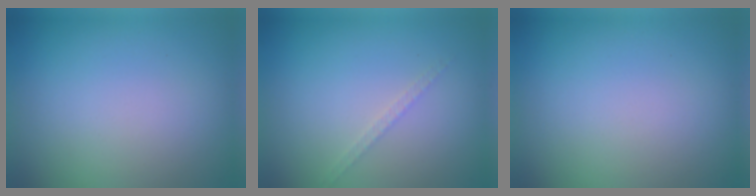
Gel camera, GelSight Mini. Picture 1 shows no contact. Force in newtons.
{"total": 1.1, "press": 1.1, "slide": 0.2}
{"total": 0.0}